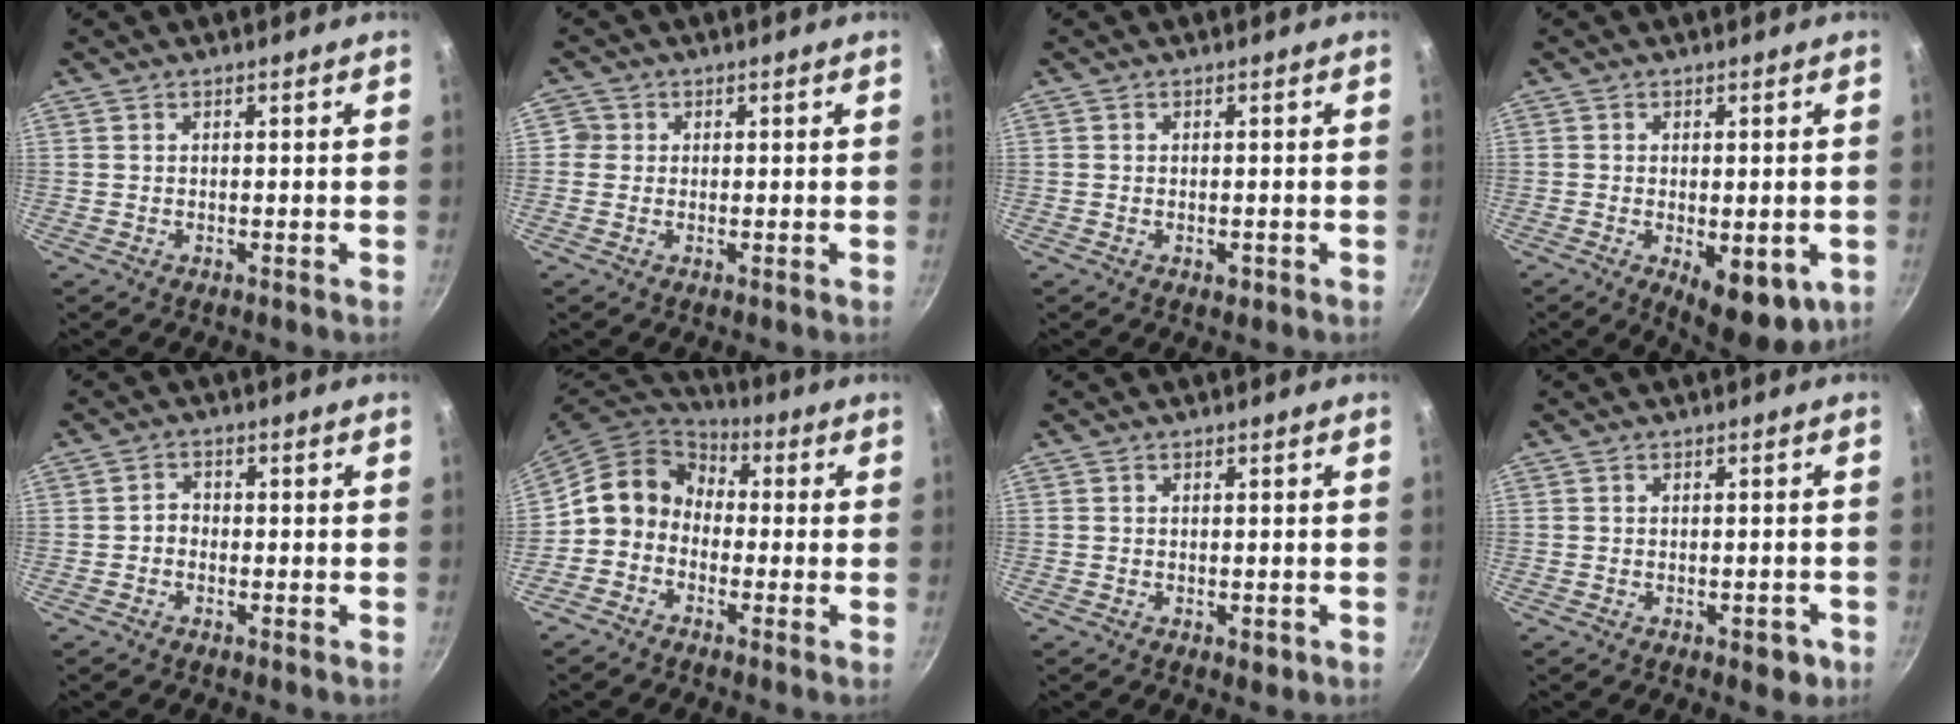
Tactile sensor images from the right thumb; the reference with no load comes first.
{"total": 2.0, "force": [0.0, 2.0, 0.3], "torque": [0.012, 0.004, -0.006]}
{"total": 1.4, "force": [-0.6, 0.8, 1.0], "torque": [-0.014, 0.001, -0.011]}
{"total": 10.4, "force": [-2.9, 4.7, 8.8], "torque": [-0.102, -0.007, -0.026]}
{"total": 2.0, "force": [-0.9, 1.5, 0.9], "torque": [-0.007, 0.014, -0.021]}
{"total": 10.3, "force": [-1.2, 8.8, 5.2], "torque": [-0.065, 0.042, -0.050]}
{"total": 1.7, "force": [-0.6, 1.1, 1.1], "torque": [-0.015, -0.001, -0.010]}
{"total": 3.6, "force": [-1.7, 2.0, 2.5], "torque": [-0.014, 0.016, -0.014]}